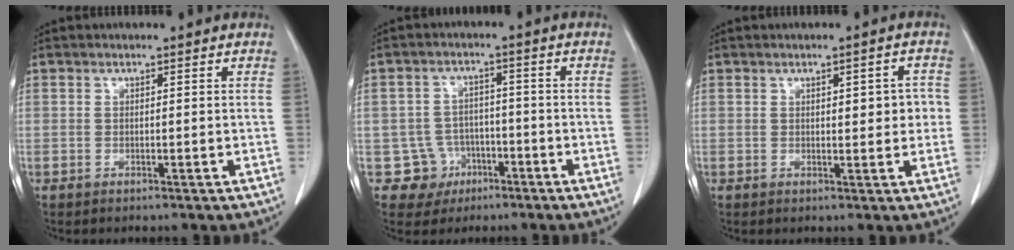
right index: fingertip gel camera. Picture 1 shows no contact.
{"total": 5.7, "force": [-2.3, 5.3, -0.2], "torque": [0.012, 0.014, -0.031]}
{"total": 4.0, "force": [0.6, 1.5, 3.6], "torque": [-0.042, 0.006, 0.009]}